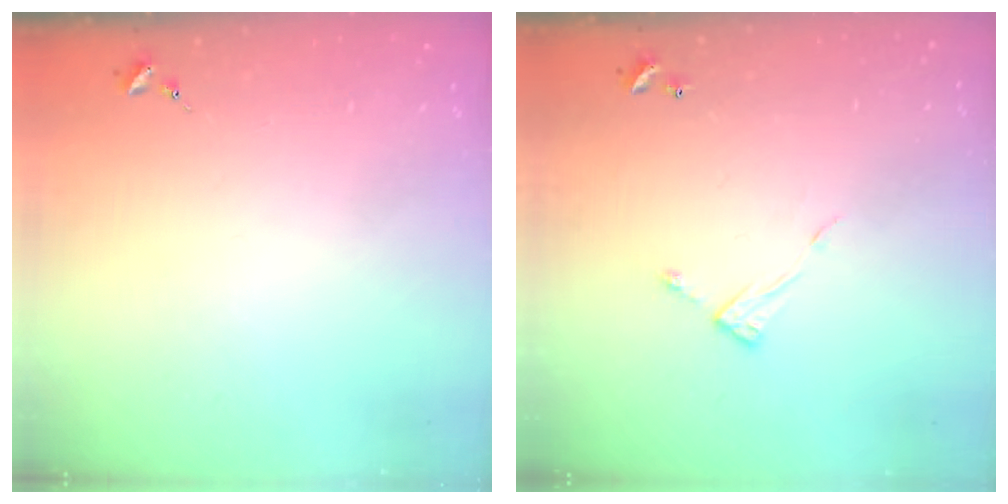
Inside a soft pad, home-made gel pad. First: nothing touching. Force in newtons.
{"total": 6.7, "press": 6.7, "slide": 0.2}